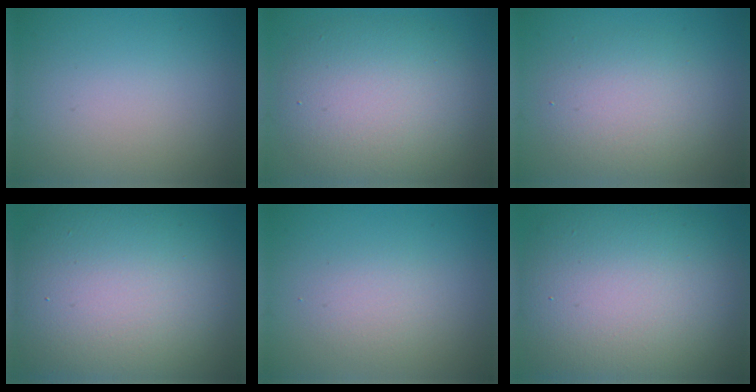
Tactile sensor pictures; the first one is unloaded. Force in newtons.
{"total": 7.9, "press": 7.9, "slide": 0.4}
{"total": 4.0, "press": 4.0, "slide": 0.1}
{"total": 16.2, "press": 16.2, "slide": 0.6}
{"total": 1.7, "press": 1.7, "slide": 0.0}
{"total": 14.7, "press": 14.6, "slide": 0.9}